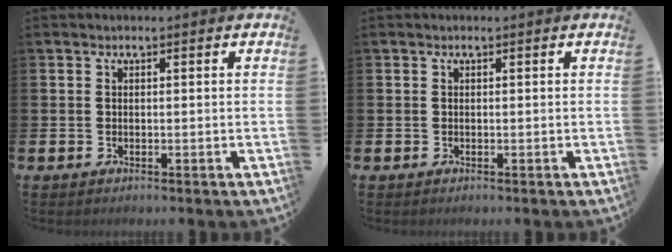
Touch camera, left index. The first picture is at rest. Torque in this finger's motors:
{"motor_torque": [0.00, 0.00, 0.03, 0.00]}